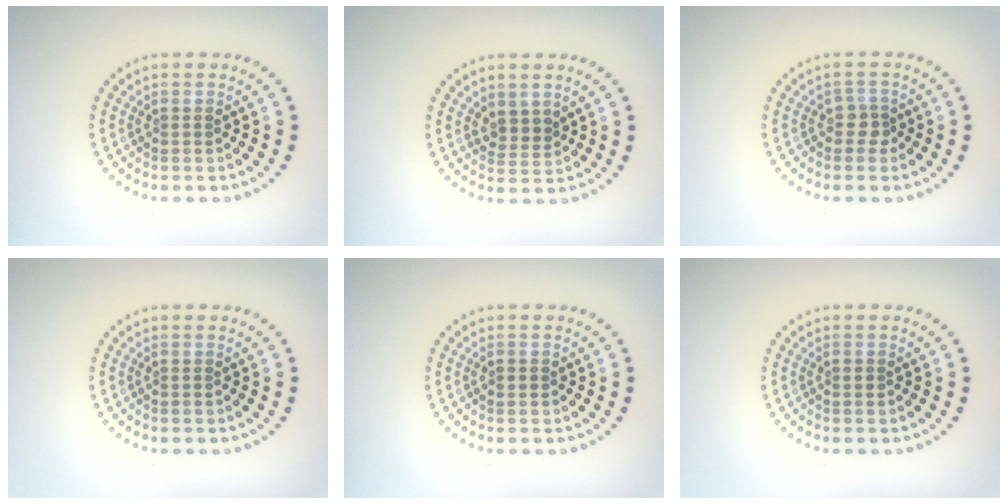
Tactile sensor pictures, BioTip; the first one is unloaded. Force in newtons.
{"total": 1.9, "press": 1.4, "slide": 1.3}
{"total": 1.5, "press": 1.2, "slide": 0.9}
{"total": 0.0}
{"total": 0.9, "press": 0.9, "slide": 0.1}
{"total": 0.5, "press": 0.5, "slide": 0.0}